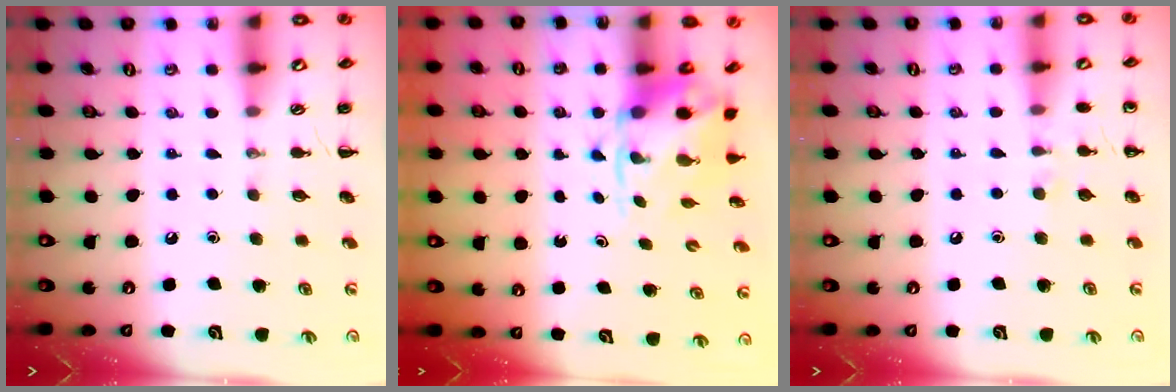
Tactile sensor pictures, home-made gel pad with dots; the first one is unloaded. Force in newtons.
{"total": 4.0, "press": 3.9, "slide": 0.9}
{"total": 4.5, "press": 4.3, "slide": 1.6}